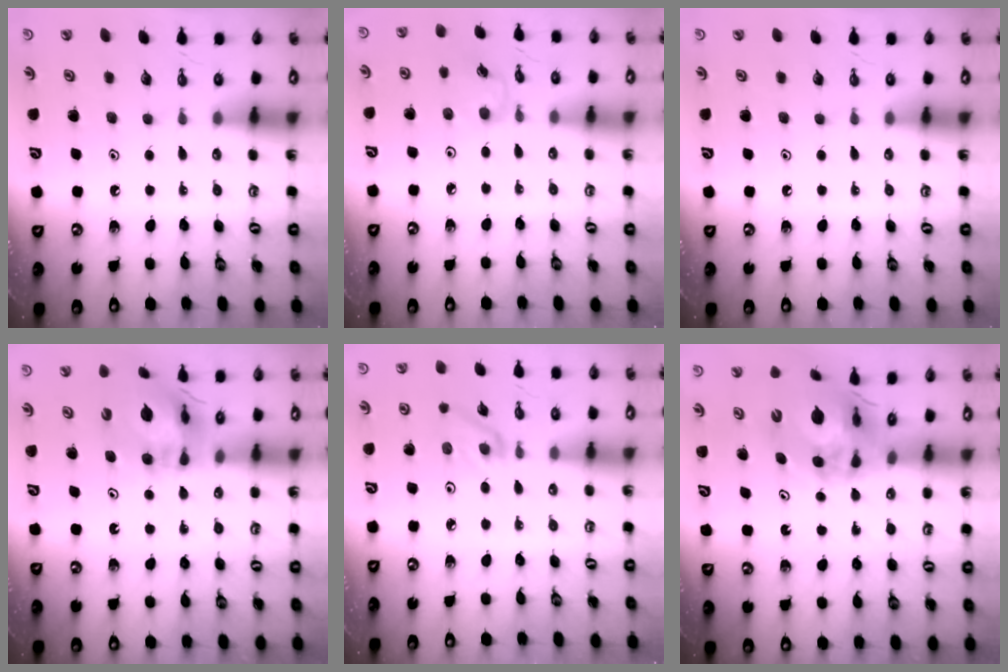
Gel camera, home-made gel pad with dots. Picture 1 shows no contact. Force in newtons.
{"total": 2.9, "press": 2.9, "slide": 0.4}
{"total": 0.0}
{"total": 12.6, "press": 12.6, "slide": 1.5}
{"total": 2.6, "press": 2.6, "slide": 0.4}
{"total": 12.0, "press": 11.9, "slide": 1.4}